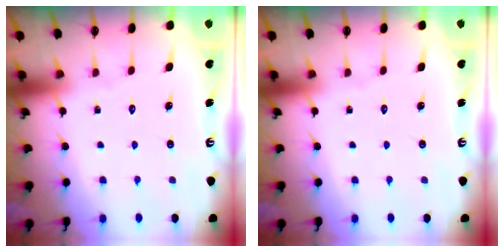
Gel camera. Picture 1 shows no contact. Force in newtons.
{"total": 0.0}